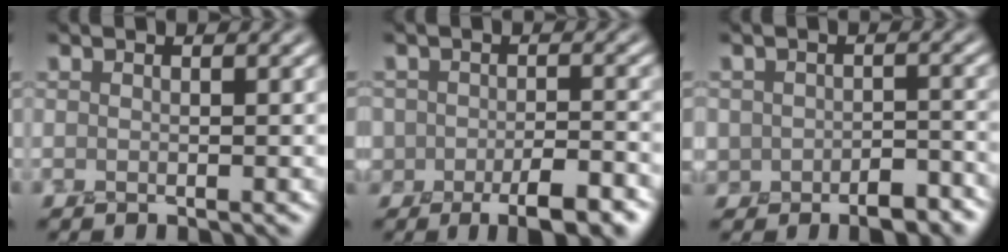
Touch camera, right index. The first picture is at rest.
{"total": 6.3, "force": [-3.4, 3.4, 4.0], "torque": [-0.047, -0.007, -0.049]}
{"total": 4.2, "force": [-2.4, 2.7, 2.1], "torque": [-0.019, -0.009, -0.041]}